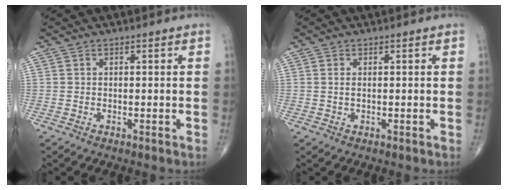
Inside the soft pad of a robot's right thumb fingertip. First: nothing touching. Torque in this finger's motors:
{"motor_torque": [-0.30, 0.12, -0.21, -0.25, -0.06]}